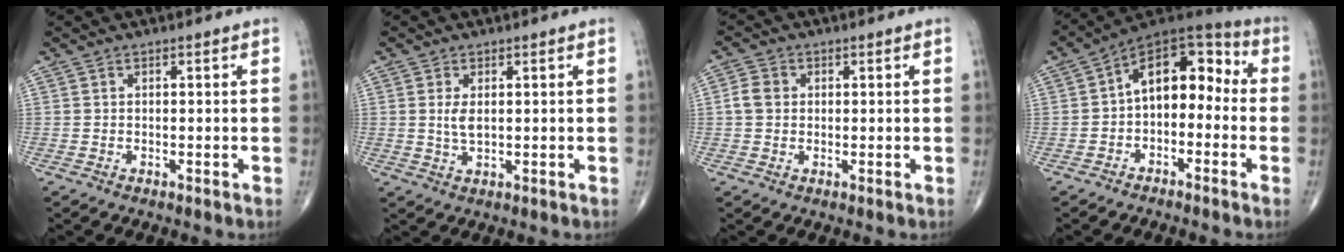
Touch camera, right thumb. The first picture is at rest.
{"total": 3.0, "force": [0.5, 1.5, 2.6], "torque": [-0.051, -0.005, 0.011]}
{"total": 3.4, "force": [0.3, 2.9, 1.9], "torque": [-0.032, 0.007, 0.000]}
{"total": 12.4, "force": [-0.9, 7.9, 9.6], "torque": [-0.106, 0.054, -0.035]}